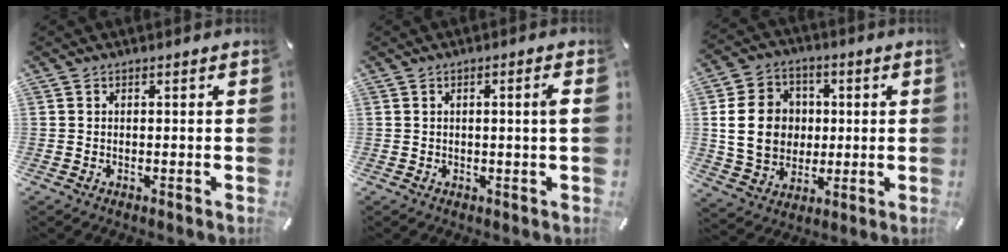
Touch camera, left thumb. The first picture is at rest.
{"total": 2.9, "force": [0.4, -0.1, 2.9], "torque": [-0.051, -0.004, 0.004]}
{"total": 14.2, "force": [0.9, 12.0, 7.5], "torque": [-0.150, 0.009, 0.017]}